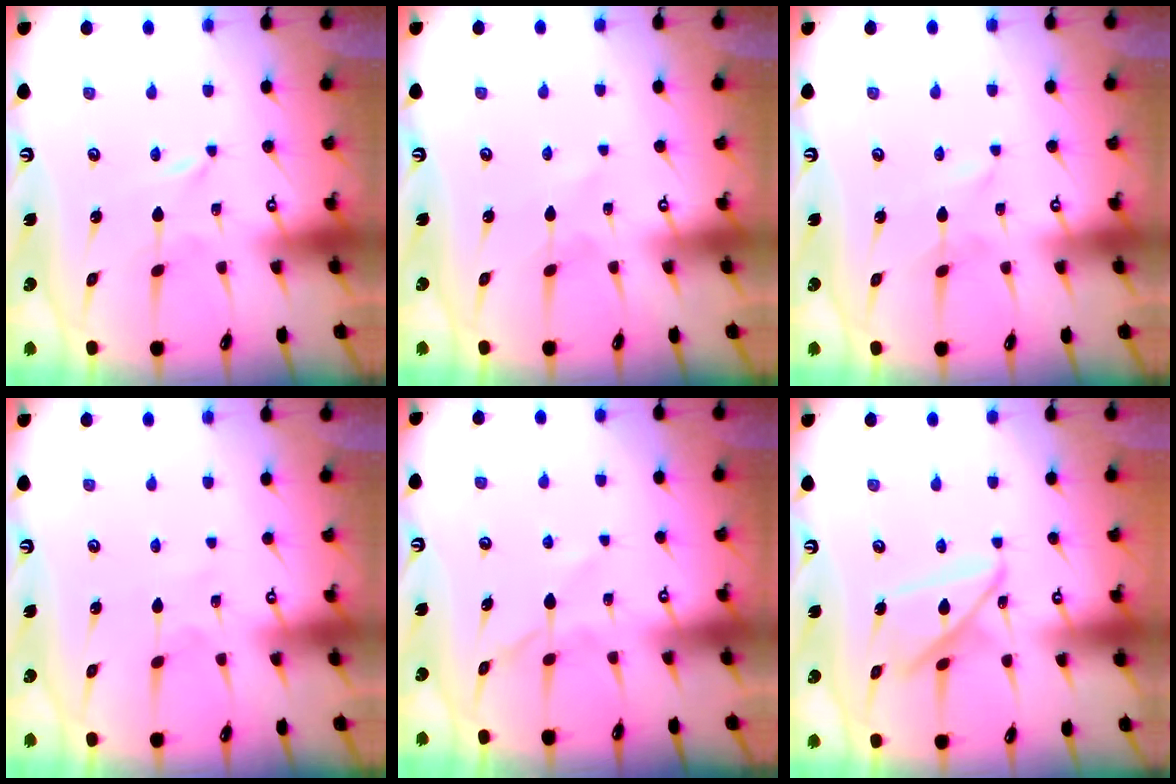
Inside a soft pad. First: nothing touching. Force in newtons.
{"total": 0.8, "press": 0.8, "slide": 0.1}
{"total": 0.9, "press": 0.9, "slide": 0.1}
{"total": 2.5, "press": 2.5, "slide": 0.3}
{"total": 5.3, "press": 5.3, "slide": 0.4}
{"total": 10.4, "press": 10.4, "slide": 0.9}